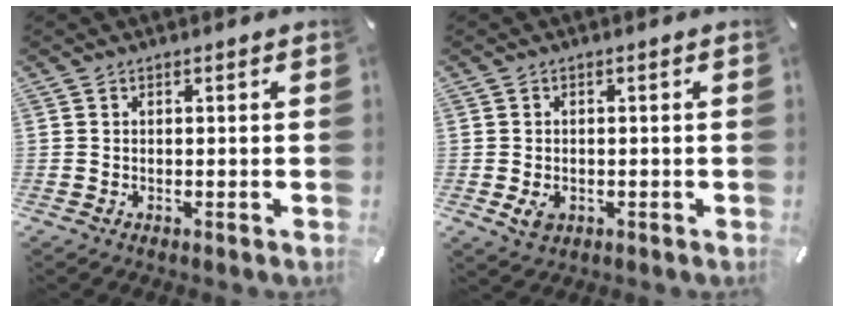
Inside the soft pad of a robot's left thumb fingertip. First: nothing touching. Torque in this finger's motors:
{"motor_torque": [0.33, 0.33, 0.26, 0.15, 0.00]}